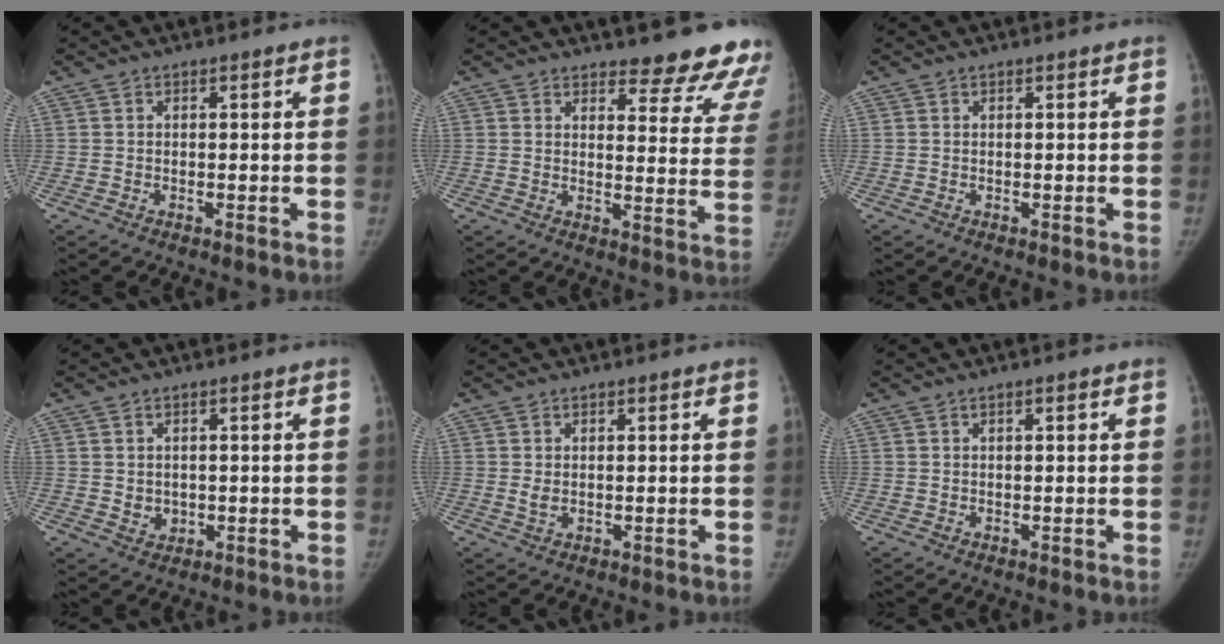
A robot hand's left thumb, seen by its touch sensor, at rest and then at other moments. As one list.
[{"total": 15.0, "force": [13.7, 4.1, 4.6], "torque": [0.001, -0.113, 0.143]}, {"total": 0.0}, {"total": 2.7, "force": [0.0, 2.4, 1.3], "torque": [-0.010, -0.001, 0.008]}, {"total": 1.6, "force": [0.2, 1.0, 1.1], "torque": [-0.017, -0.004, 0.007]}, {"total": 1.1, "force": [0.4, 0.3, 1.0], "torque": [-0.015, 0.003, 0.006]}]